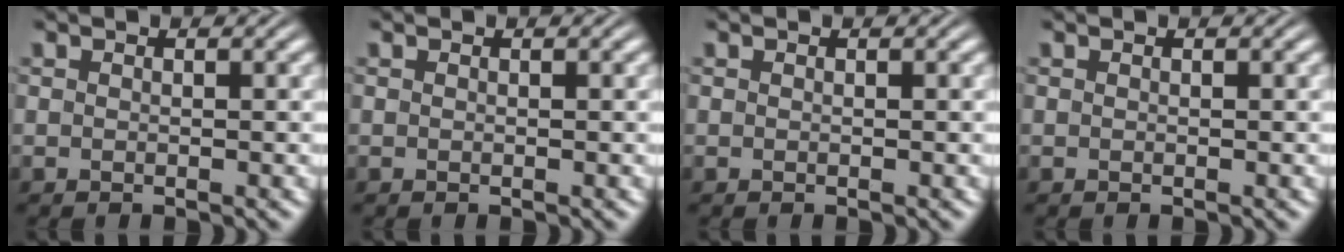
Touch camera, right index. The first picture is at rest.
{"total": 0.0}
{"total": 0.0}
{"total": 0.0}